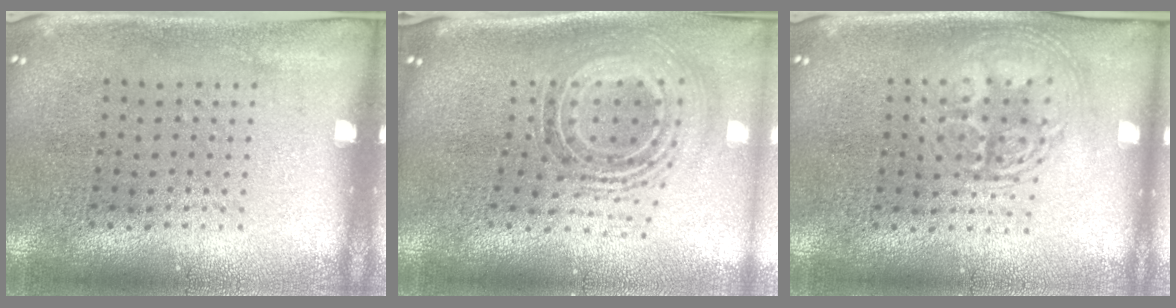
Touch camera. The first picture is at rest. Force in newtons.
{"total": 1.7, "press": 1.3, "slide": 1.0}
{"total": 2.0, "press": 1.9, "slide": 0.3}